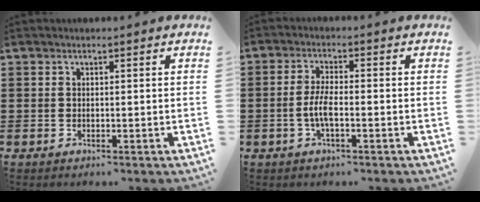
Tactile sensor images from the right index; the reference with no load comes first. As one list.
[{"total": 4.0, "force": [-1.0, 1.1, 3.7], "torque": [-0.088, -0.004, -0.026]}]